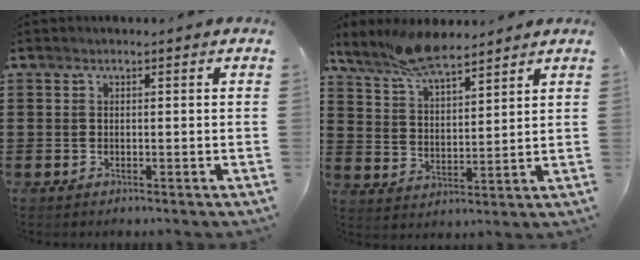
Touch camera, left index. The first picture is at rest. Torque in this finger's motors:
{"motor_torque": [-0.74, -0.31, -0.23, -0.03]}